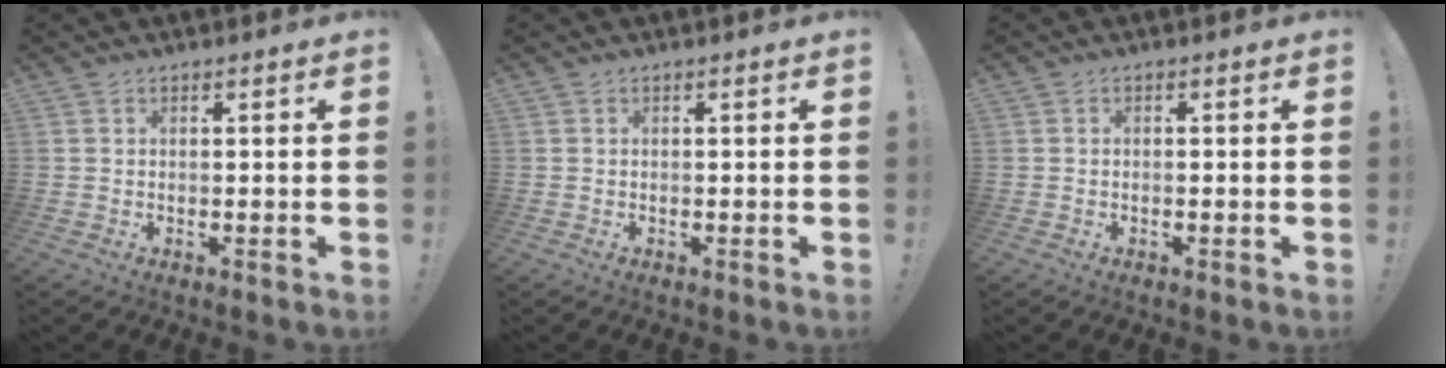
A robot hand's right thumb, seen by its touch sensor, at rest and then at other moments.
{"total": 0.0}
{"total": 0.6, "force": [-0.4, -0.3, 0.4], "torque": [-0.006, -0.002, -0.006]}